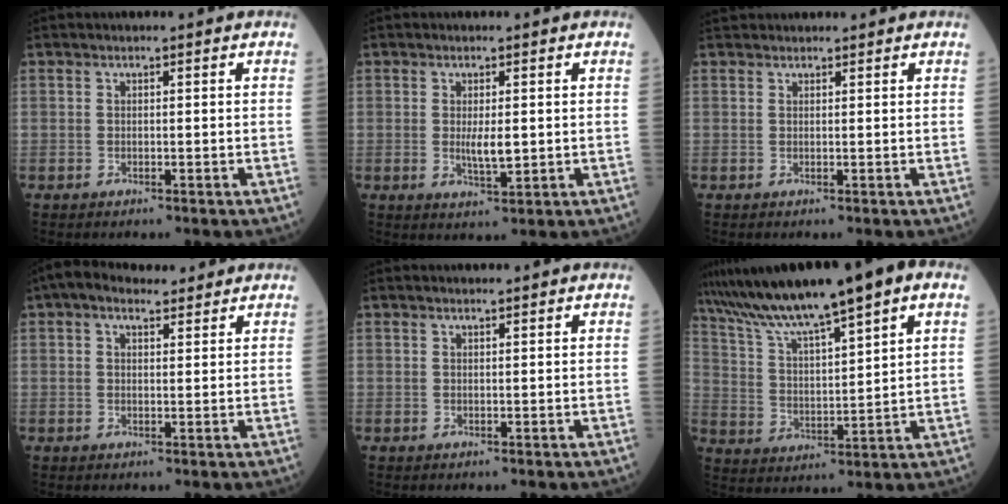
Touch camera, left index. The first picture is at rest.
{"total": 3.3, "force": [0.0, 1.1, 3.2], "torque": [-0.062, -0.011, 0.006]}
{"total": 5.0, "force": [4.6, 1.3, 1.1], "torque": [-0.010, 0.033, 0.069]}
{"total": 5.6, "force": [4.1, 2.8, 2.7], "torque": [-0.056, 0.034, 0.075]}
{"total": 0.9, "force": [0.8, 0.2, 0.3], "torque": [-0.012, 0.002, 0.015]}
{"total": 16.3, "force": [11.9, 1.3, 11.1], "torque": [-0.192, 0.025, 0.210]}